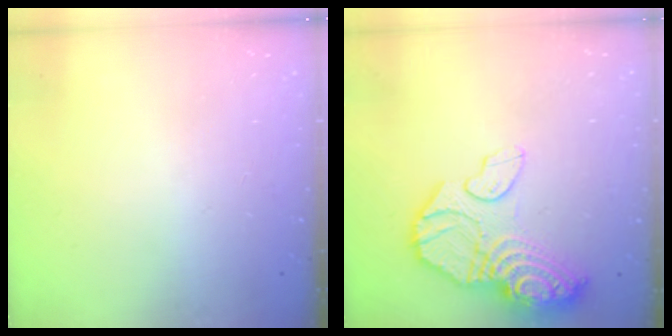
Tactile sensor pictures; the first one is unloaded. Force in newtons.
{"total": 17.2, "press": 17.1, "slide": 1.8}